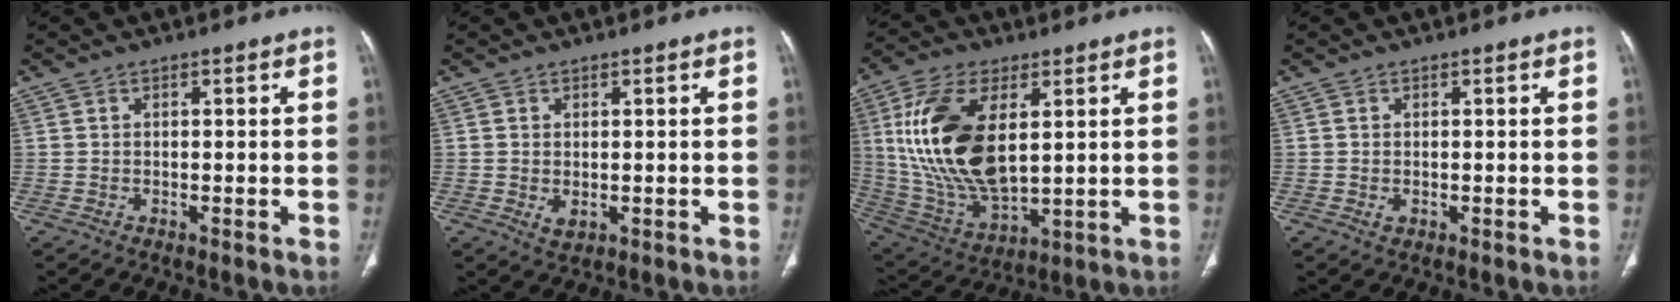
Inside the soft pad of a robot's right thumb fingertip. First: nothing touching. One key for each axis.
{"total": 2.2, "fx": -0.2, "fy": 1.5, "fz": 1.6, "tx": -0.028, "ty": -0.006, "tz": 0.005}
{"total": 21.1, "fx": 4.6, "fy": 10.7, "fz": 17.6, "tx": -0.348, "ty": -0.025, "tz": 0.093}
{"total": 1.1, "fx": -0.2, "fy": 0.9, "fz": 0.7, "tx": -0.014, "ty": 0.000, "tz": -0.001}